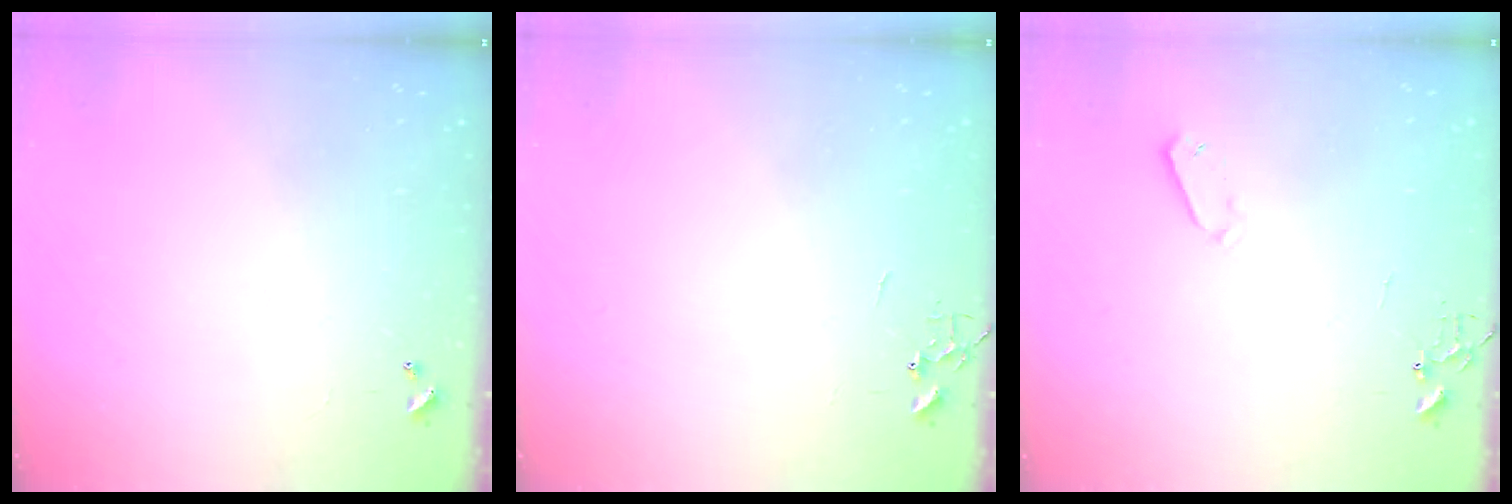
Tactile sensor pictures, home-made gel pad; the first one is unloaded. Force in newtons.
{"total": 0.0}
{"total": 3.7, "press": 3.6, "slide": 0.7}